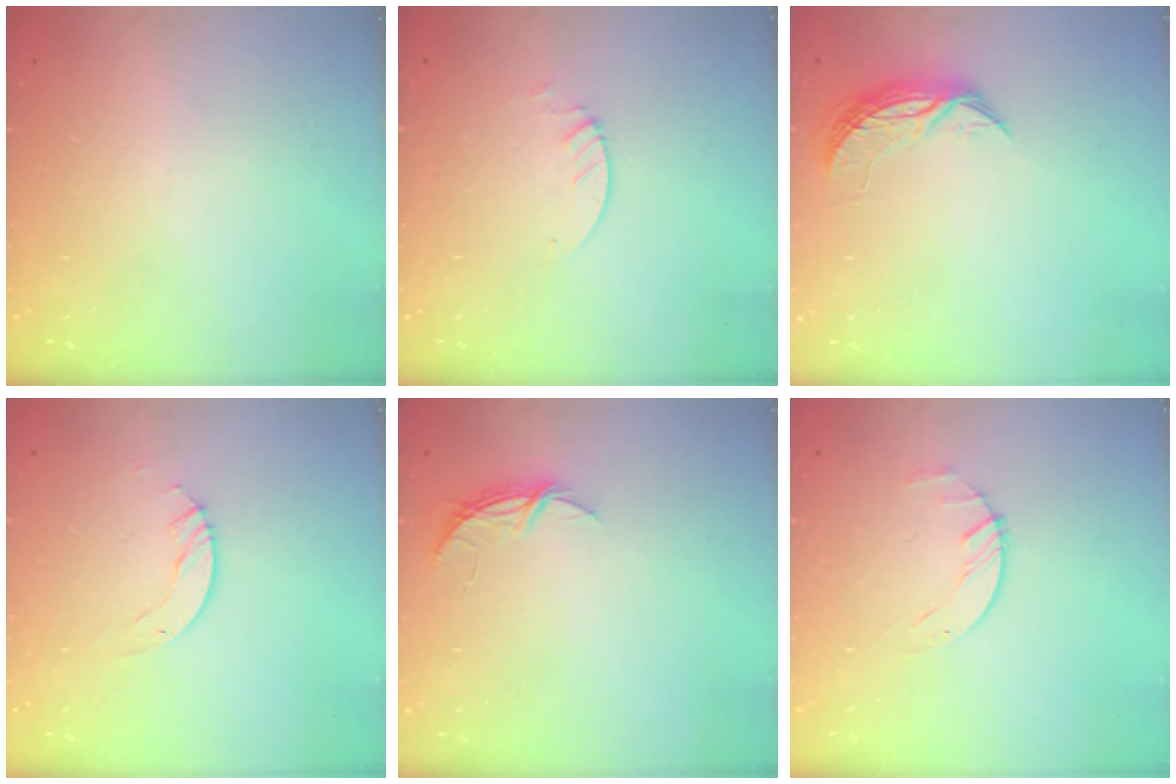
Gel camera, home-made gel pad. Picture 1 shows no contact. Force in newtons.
{"total": 1.3, "press": 1.3, "slide": 0.1}
{"total": 7.1, "press": 7.1, "slide": 0.4}
{"total": 3.0, "press": 3.0, "slide": 0.2}
{"total": 5.0, "press": 5.0, "slide": 0.4}
{"total": 1.6, "press": 1.6, "slide": 0.3}